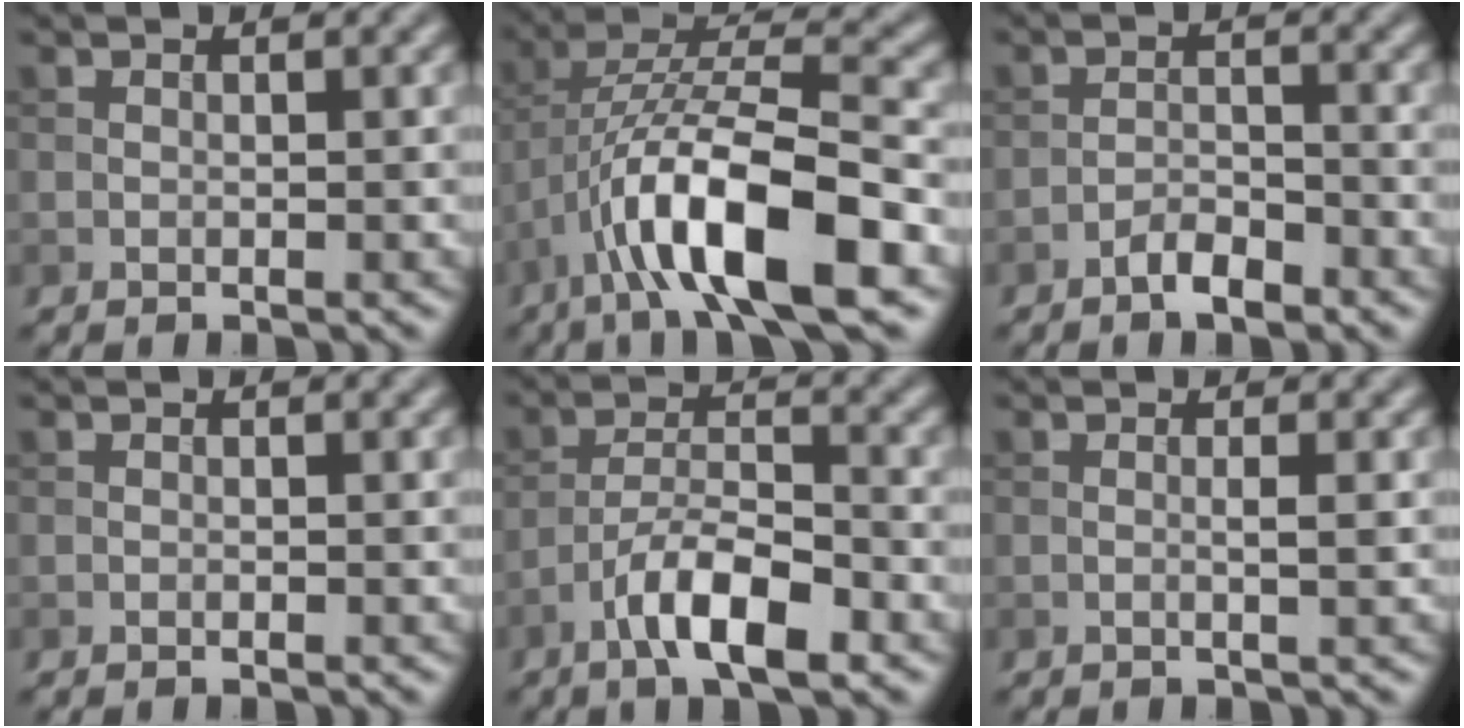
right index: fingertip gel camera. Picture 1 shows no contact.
{"total": 12.2, "force": [-5.6, 3.4, 10.3], "torque": [-0.183, 0.012, -0.098]}
{"total": 2.4, "force": [-1.8, 0.8, 1.4], "torque": [-0.020, 0.007, -0.035]}
{"total": 0.0}
{"total": 6.5, "force": [-3.8, 2.0, 4.9], "torque": [-0.084, 0.009, -0.071]}
{"total": 1.2, "force": [0.0, 0.2, 1.2], "torque": [-0.015, 0.002, -0.004]}